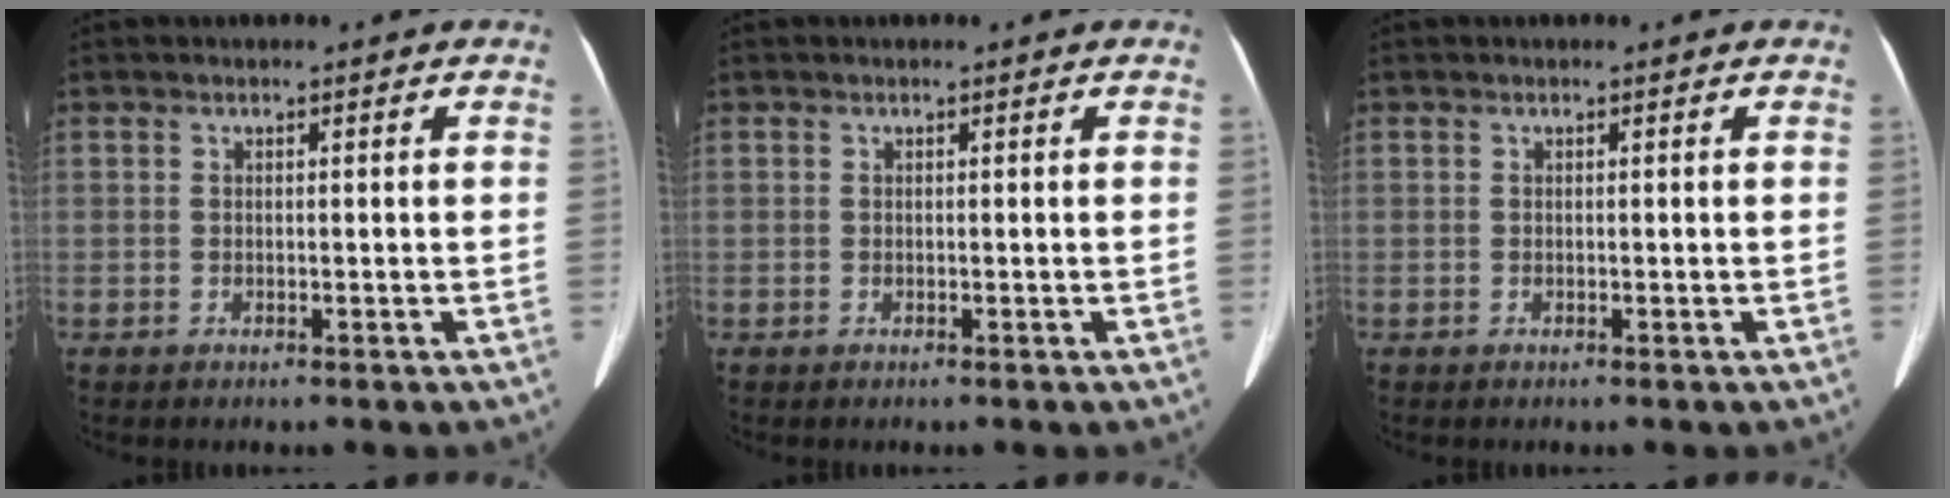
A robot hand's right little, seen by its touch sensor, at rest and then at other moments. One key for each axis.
{"total": 0.0}
{"total": 0.0}